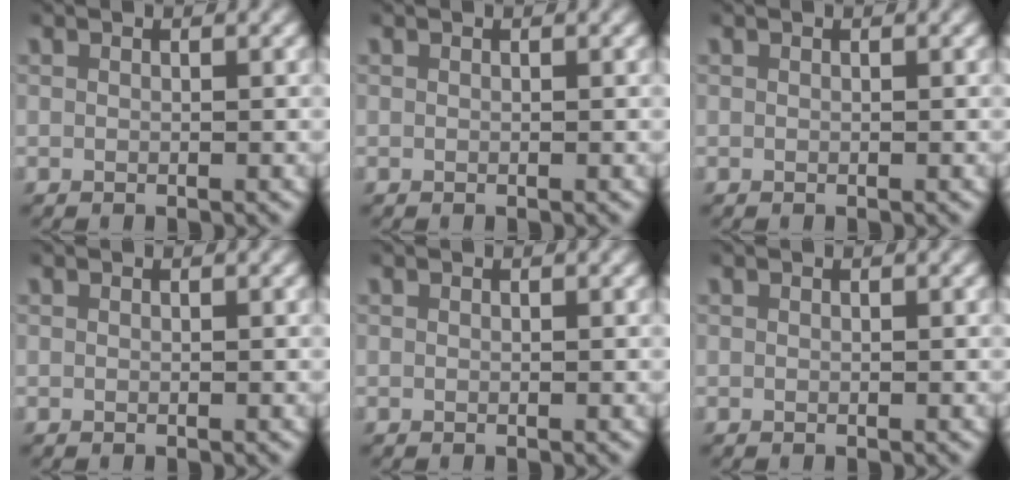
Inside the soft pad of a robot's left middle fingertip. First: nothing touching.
{"total": 0.0}
{"total": 0.0}
{"total": 0.0}
{"total": 0.0}
{"total": 0.0}